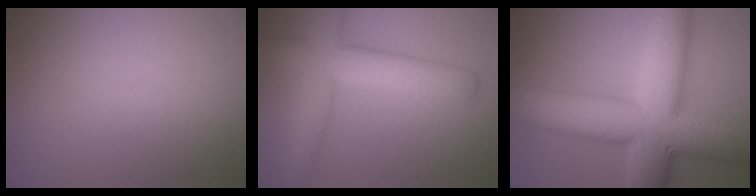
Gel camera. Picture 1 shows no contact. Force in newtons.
{"total": 6.1, "press": 6.1, "slide": 0.3}
{"total": 13.7, "press": 13.7, "slide": 0.2}